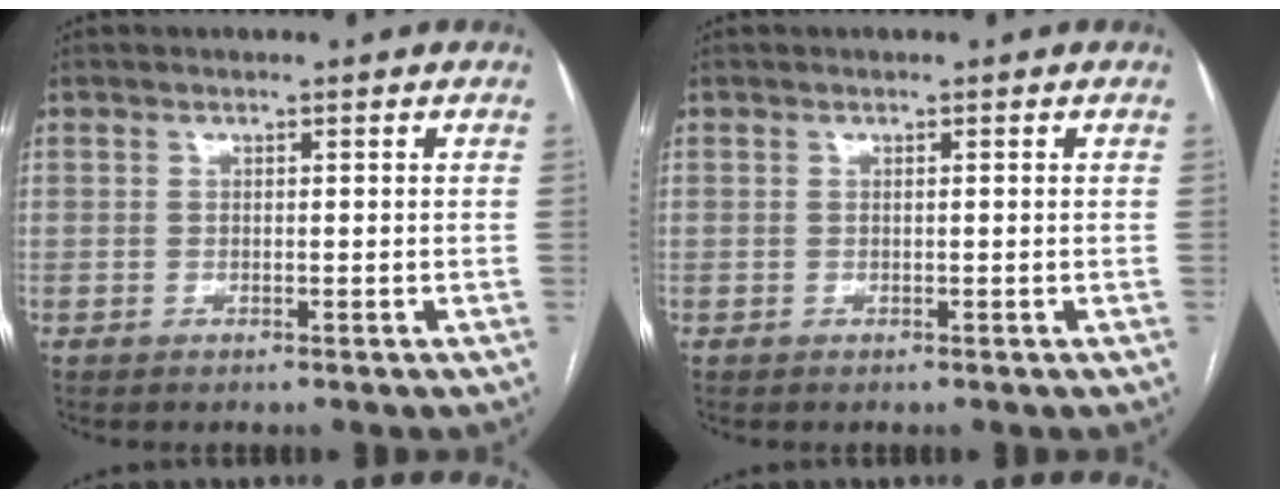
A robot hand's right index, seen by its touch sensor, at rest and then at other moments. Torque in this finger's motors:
{"motor_torque": [-0.03, 0.05, -0.02, 0.00]}